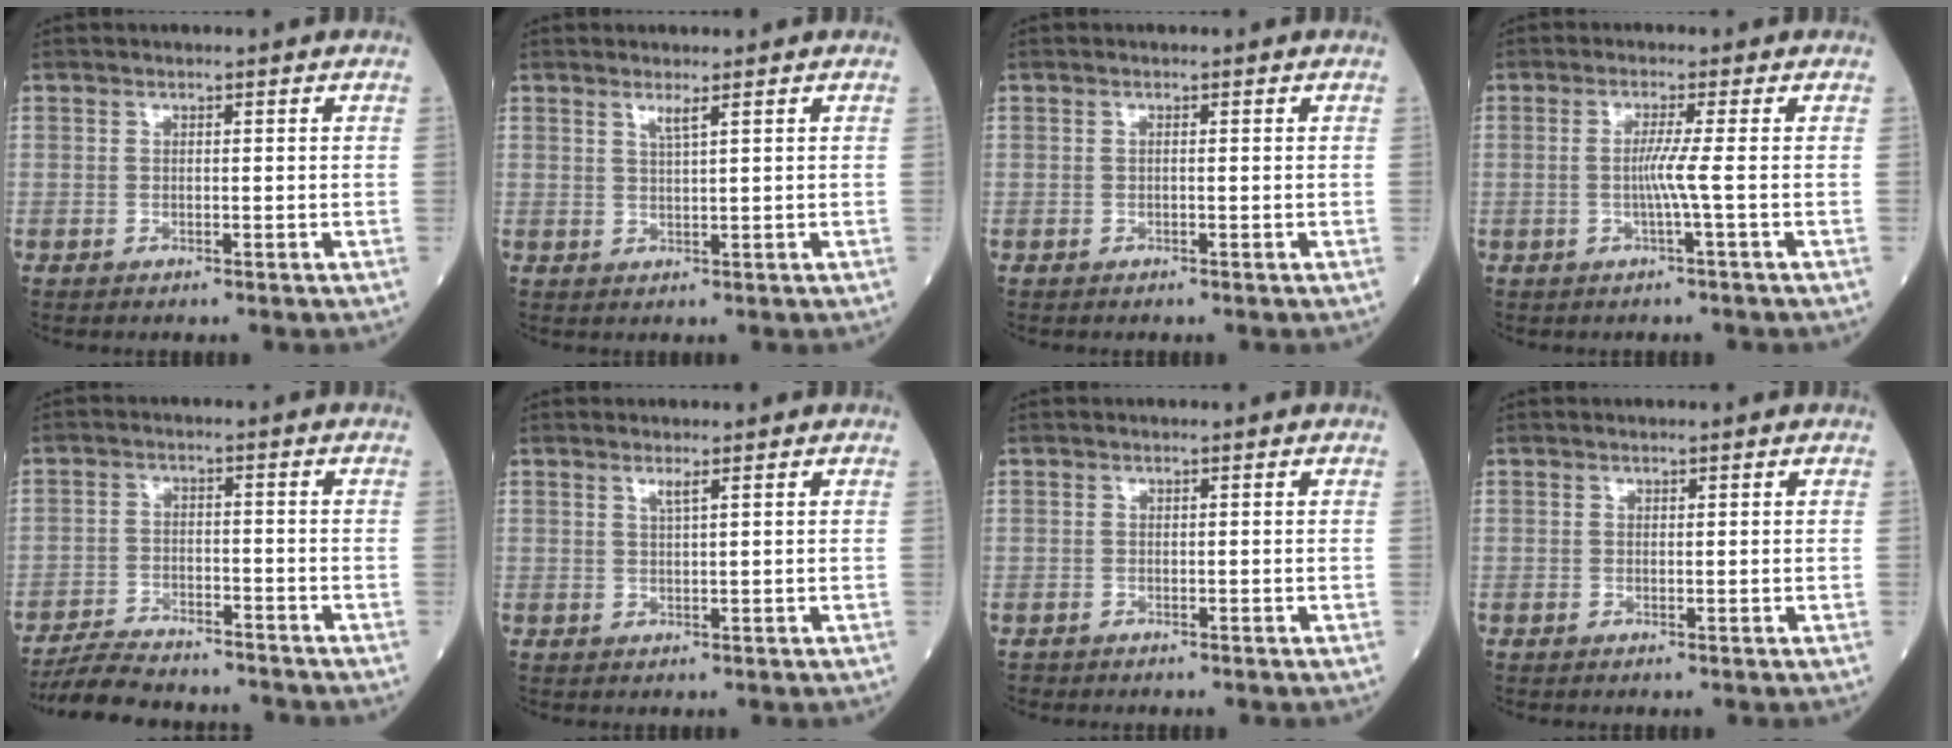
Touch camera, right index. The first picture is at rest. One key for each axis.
{"total": 1.5, "fx": 1.0, "fy": -0.4, "fz": 1.1, "tx": -0.030, "ty": -0.006, "tz": 0.021}
{"total": 0.0}
{"total": 1.7, "fx": -0.4, "fy": -0.7, "fz": 1.5, "tx": -0.023, "ty": 0.001, "tz": -0.012}
{"total": 10.6, "fx": -9.9, "fy": 1.8, "fz": 3.3, "tx": -0.054, "ty": -0.002, "tz": -0.158}
{"total": 1.2, "fx": 0.7, "fy": -0.3, "fz": 0.9, "tx": -0.027, "ty": -0.004, "tz": 0.015}
{"total": 0.6, "fx": -0.5, "fy": 0.3, "fz": 0.0, "tx": -0.007, "ty": 0.002, "tz": -0.012}
{"total": 0.0}